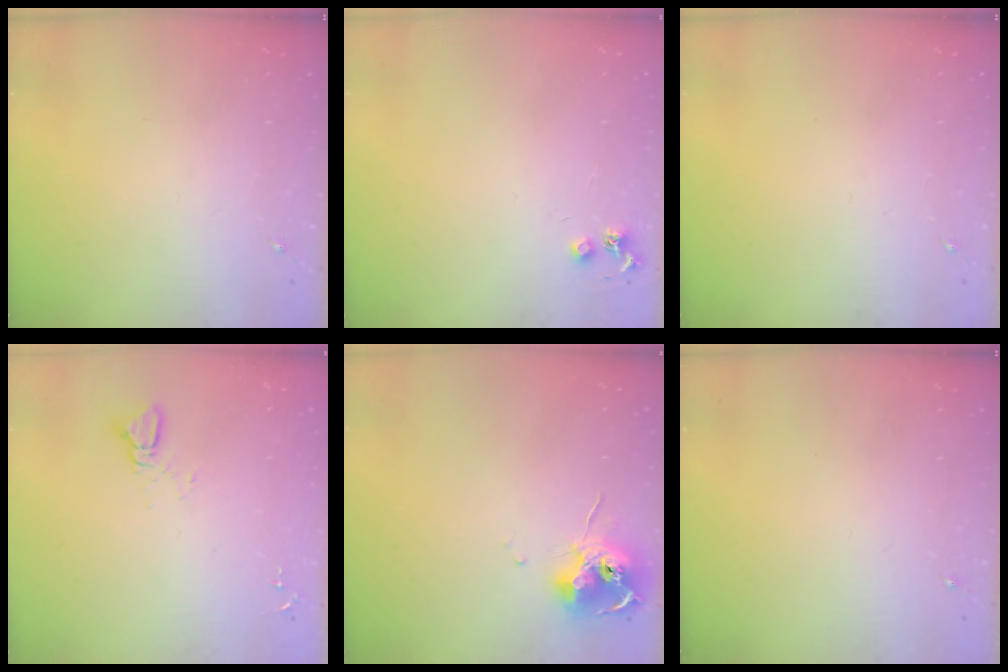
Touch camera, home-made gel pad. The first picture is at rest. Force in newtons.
{"total": 4.1, "press": 4.1, "slide": 0.5}
{"total": 0.0}
{"total": 2.4, "press": 2.4, "slide": 0.1}
{"total": 11.2, "press": 11.1, "slide": 1.1}
{"total": 0.0}